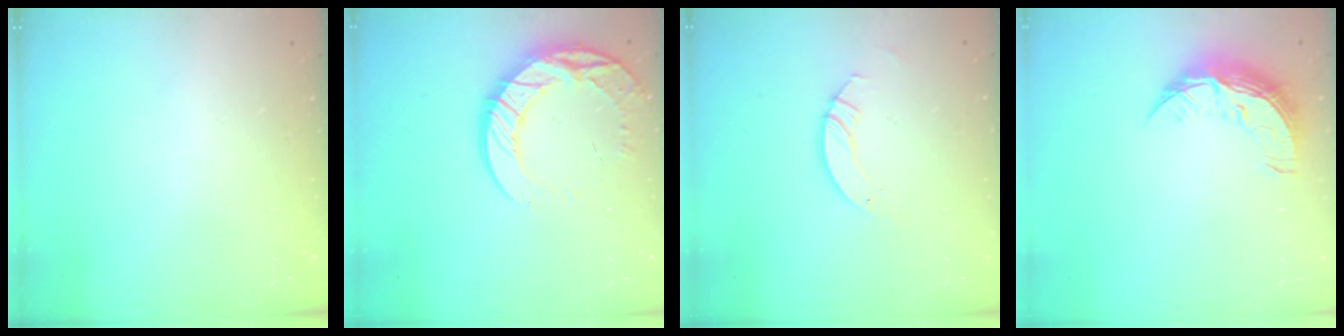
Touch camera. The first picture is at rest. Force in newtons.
{"total": 14.7, "press": 14.6, "slide": 1.3}
{"total": 3.8, "press": 3.7, "slide": 0.4}
{"total": 9.7, "press": 9.7, "slide": 0.6}